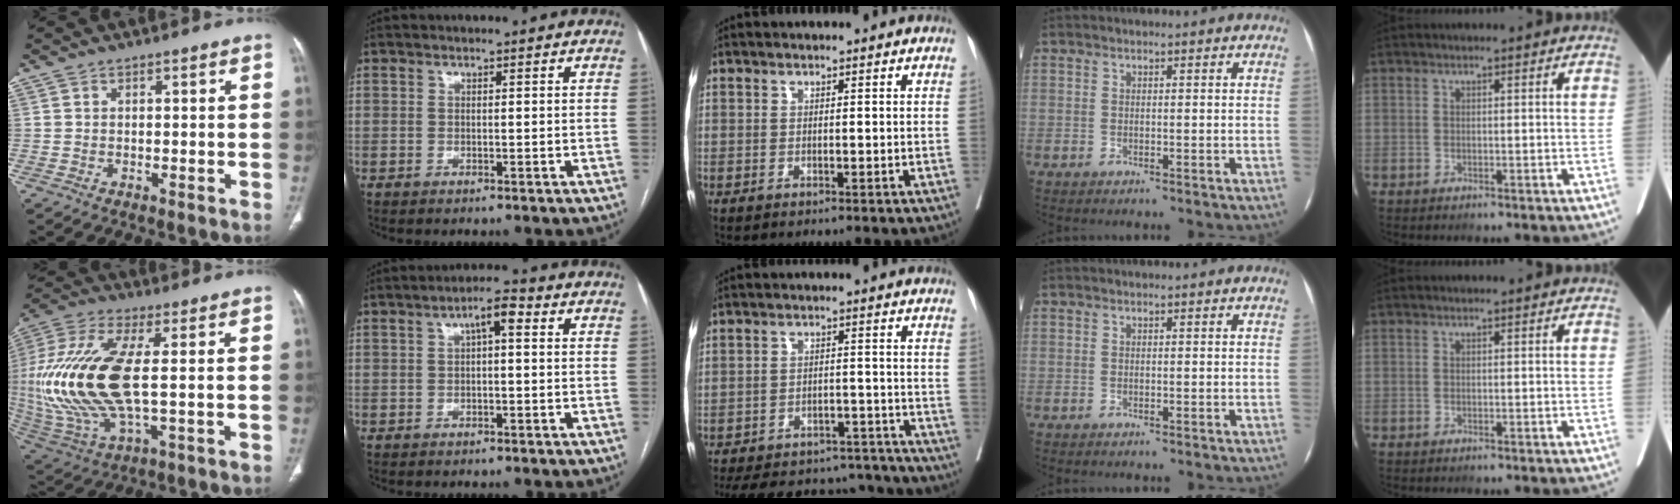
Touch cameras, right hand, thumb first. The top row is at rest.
{"thumb": {"total": 22.6, "force": [0.6, 9.1, 20.7], "torque": [-0.478, -0.003, 0.019]}, "index": {"total": 3.9, "force": [0.9, 1.0, 3.6], "torque": [-0.060, 0.018, 0.012]}, "middle": {"total": 23.1, "force": [-20.8, 7.3, 7.1], "torque": [-0.146, 0.003, -0.269]}}